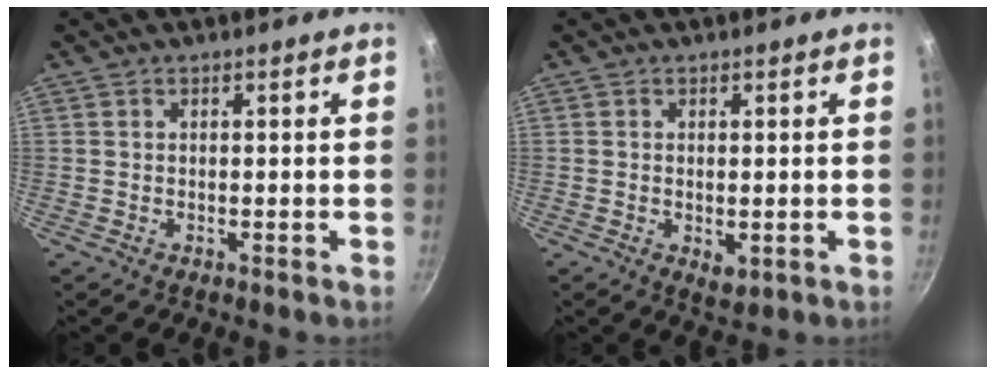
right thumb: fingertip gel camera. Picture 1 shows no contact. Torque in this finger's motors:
{"motor_torque": [-0.48, -0.19, -0.23, -0.10, -0.04]}